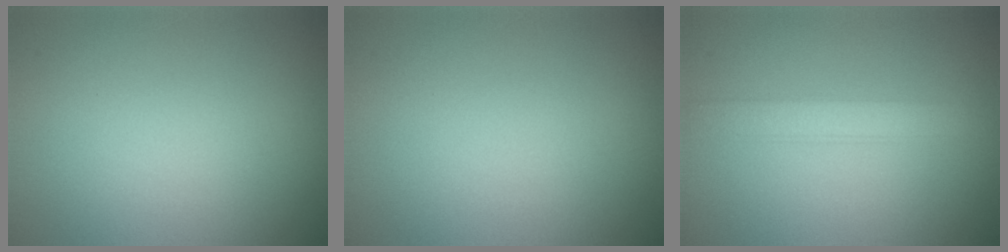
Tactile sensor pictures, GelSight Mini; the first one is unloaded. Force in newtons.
{"total": 0.0}
{"total": 2.2, "press": 2.2, "slide": 0.1}